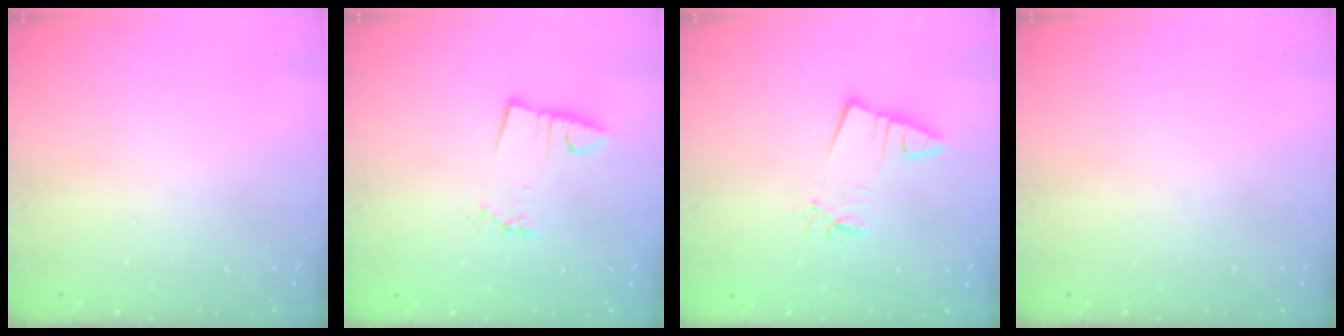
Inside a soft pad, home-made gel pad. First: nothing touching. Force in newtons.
{"total": 3.2, "press": 1.8, "slide": 2.6}
{"total": 3.6, "press": 3.5, "slide": 0.5}
{"total": 0.0}